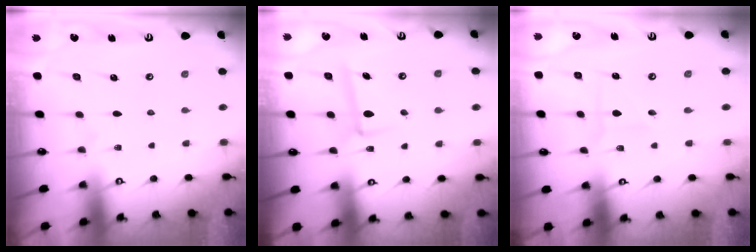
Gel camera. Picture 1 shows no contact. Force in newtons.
{"total": 6.3, "press": 6.1, "slide": 1.4}
{"total": 2.6, "press": 2.6, "slide": 0.3}